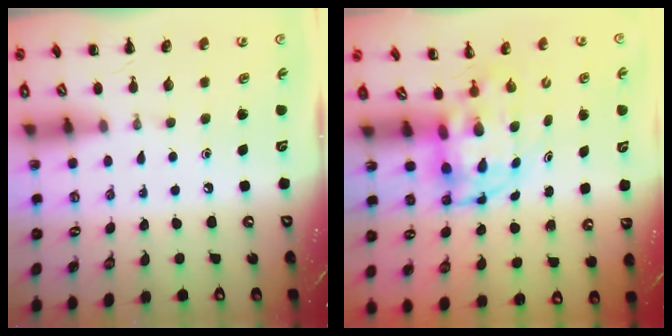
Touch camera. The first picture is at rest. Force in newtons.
{"total": 3.6, "press": 3.5, "slide": 1.0}